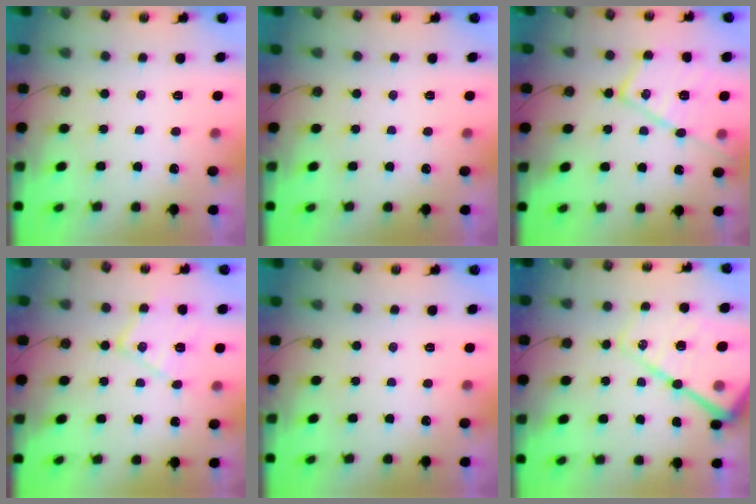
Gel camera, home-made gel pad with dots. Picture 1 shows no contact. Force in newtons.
{"total": 0.0}
{"total": 18.7, "press": 18.6, "slide": 1.6}
{"total": 12.8, "press": 12.8, "slide": 0.5}
{"total": 0.0}
{"total": 24.6, "press": 24.4, "slide": 3.0}